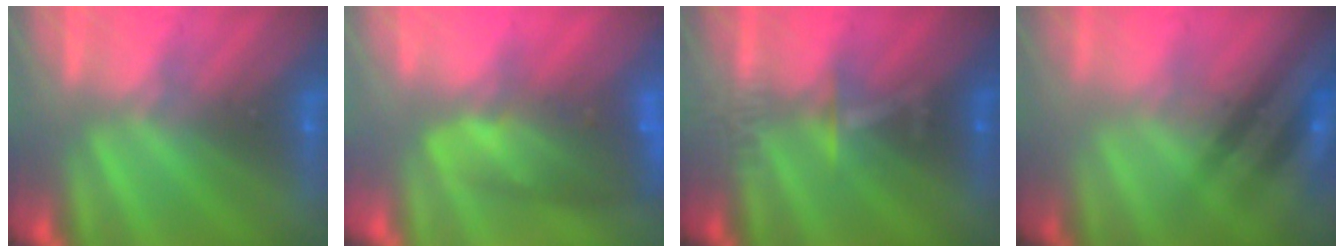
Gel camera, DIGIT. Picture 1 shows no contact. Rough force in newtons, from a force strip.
{"total": 10.8}
{"total": 3.8}
{"total": 2.8}